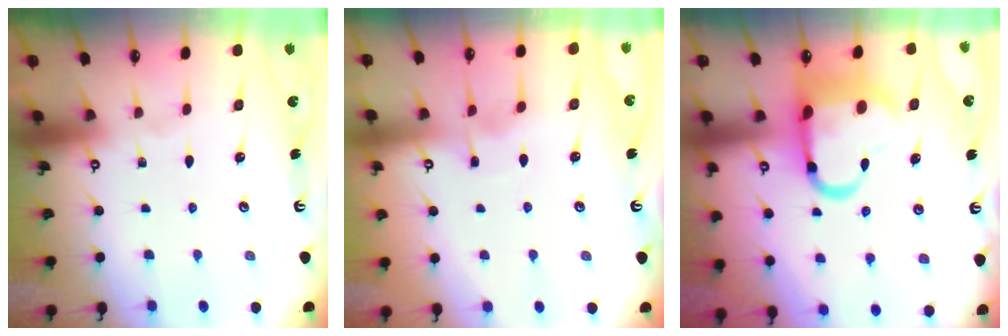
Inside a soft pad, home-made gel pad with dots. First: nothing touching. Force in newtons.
{"total": 3.3, "press": 3.2, "slide": 0.4}
{"total": 14.4, "press": 14.3, "slide": 1.7}